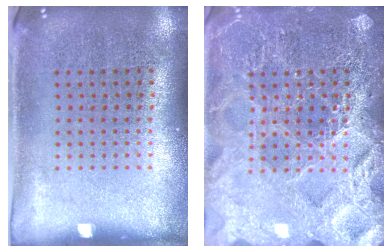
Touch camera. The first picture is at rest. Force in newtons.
{"total": 6.3, "press": 6.3, "slide": 0.9}